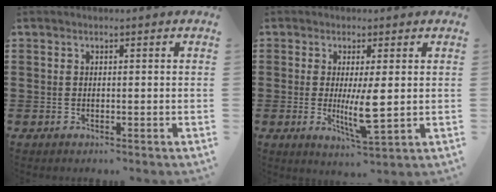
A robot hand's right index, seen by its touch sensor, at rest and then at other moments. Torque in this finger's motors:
{"motor_torque": [1.60, 0.54, 0.60, 0.14]}